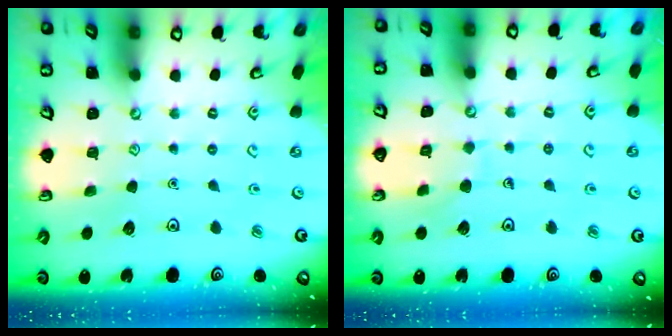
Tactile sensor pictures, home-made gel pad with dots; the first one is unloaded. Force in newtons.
{"total": 5.6, "press": 5.6, "slide": 0.5}